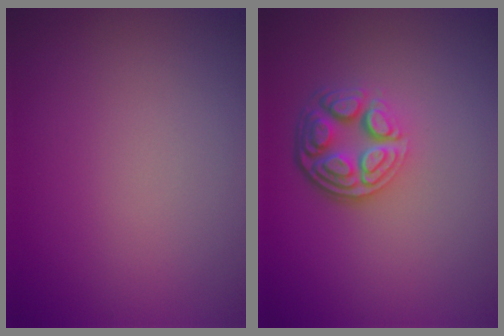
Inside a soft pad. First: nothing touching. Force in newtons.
{"total": 4.6, "press": 3.5, "slide": 3.1}